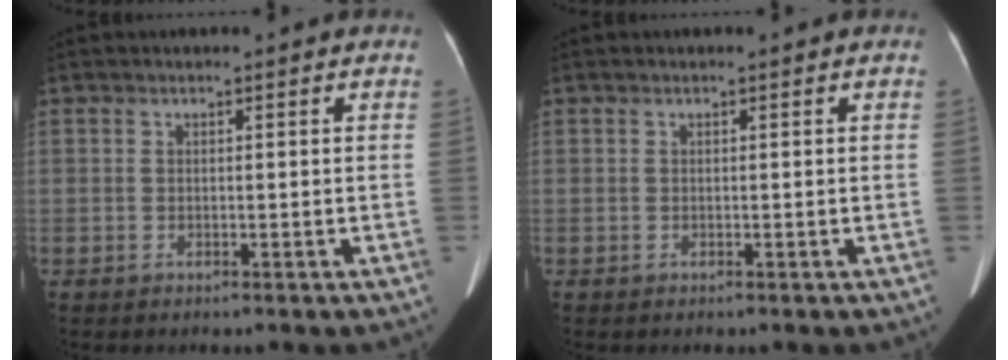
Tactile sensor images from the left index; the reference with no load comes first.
{"total": 0.0}